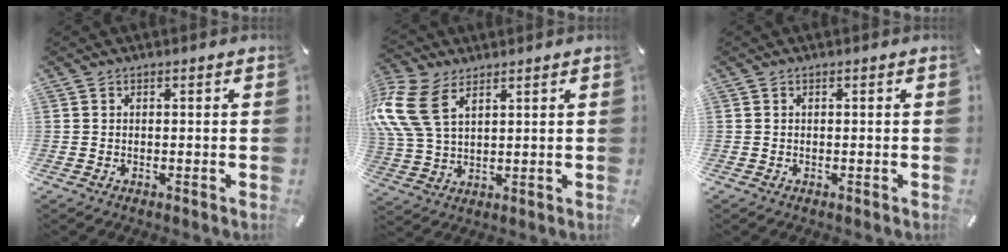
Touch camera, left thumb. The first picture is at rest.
{"total": 12.1, "force": [5.8, 7.3, 7.7], "torque": [-0.207, -0.014, 0.103]}
{"total": 0.0}